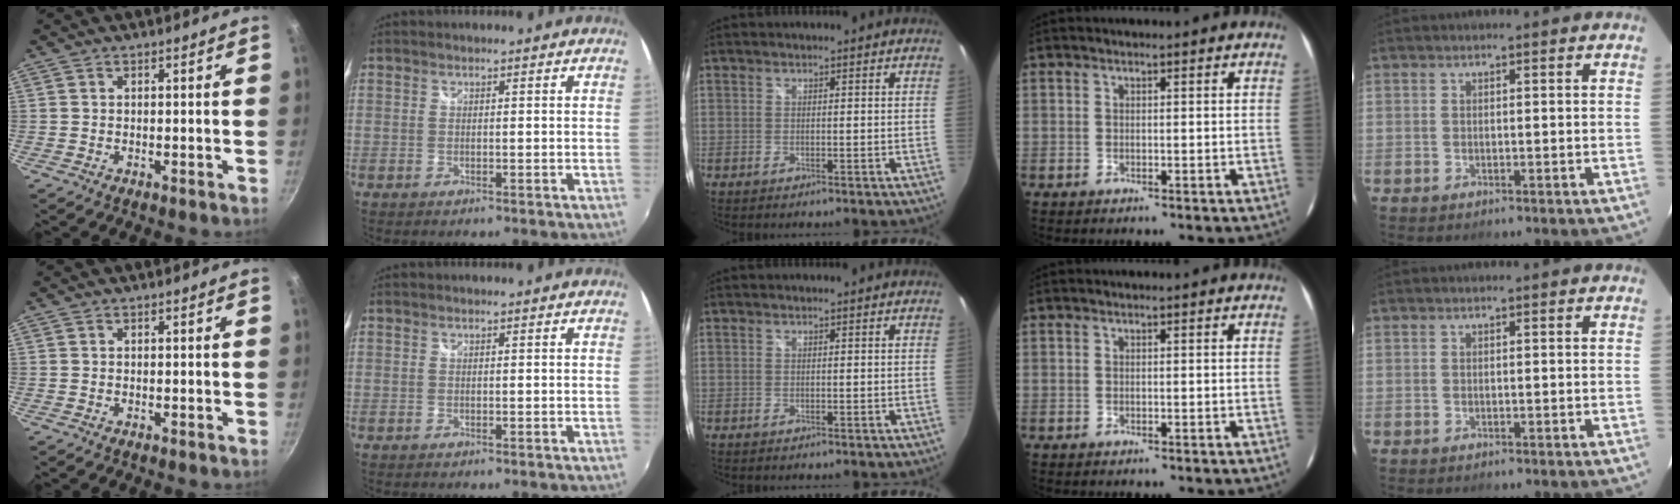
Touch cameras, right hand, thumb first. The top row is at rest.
{}